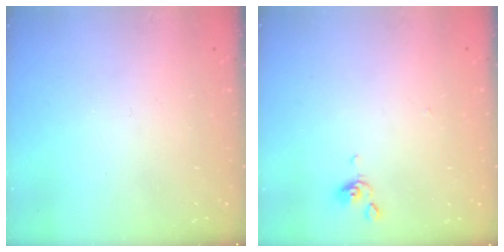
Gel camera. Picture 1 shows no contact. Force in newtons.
{"total": 0.5, "press": 0.1, "slide": 0.5}